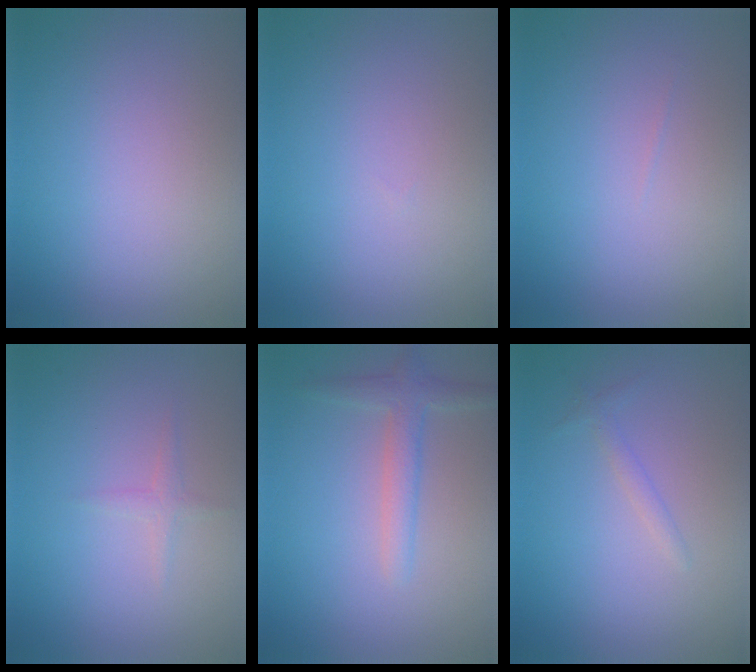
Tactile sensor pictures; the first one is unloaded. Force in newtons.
{"total": 0.0}
{"total": 0.0}
{"total": 0.9, "press": 0.9, "slide": 0.0}
{"total": 2.4, "press": 2.4, "slide": 0.1}
{"total": 1.0, "press": 1.0, "slide": 0.0}